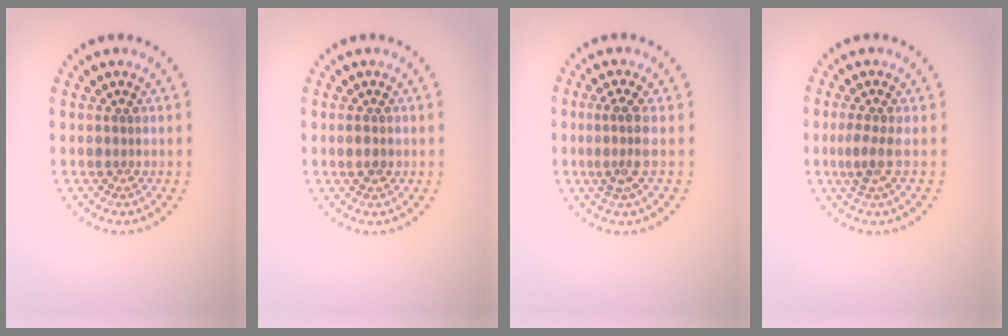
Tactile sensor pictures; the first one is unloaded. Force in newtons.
{"total": 1.1, "press": 1.1, "slide": 0.2}
{"total": 2.4, "press": 1.9, "slide": 1.5}
{"total": 1.7, "press": 1.4, "slide": 1.0}